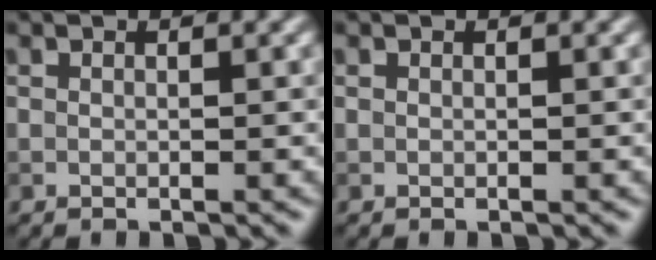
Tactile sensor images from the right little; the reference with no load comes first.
{"total": 0.0}